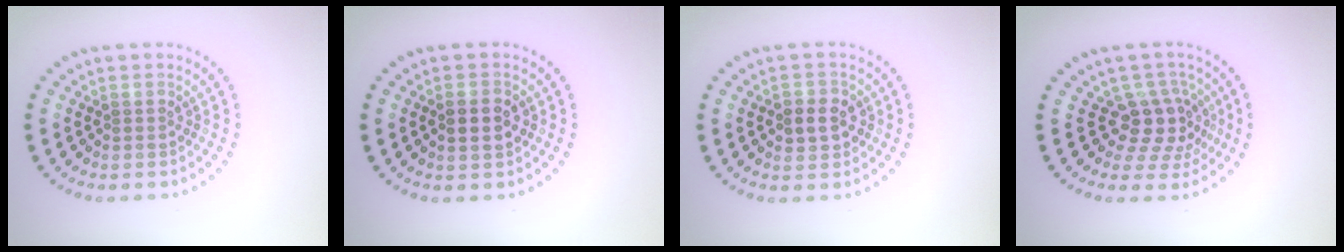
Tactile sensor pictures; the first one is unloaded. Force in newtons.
{"total": 2.4, "press": 2.3, "slide": 0.3}
{"total": 2.7, "press": 2.7, "slide": 0.6}
{"total": 3.9, "press": 2.9, "slide": 2.6}